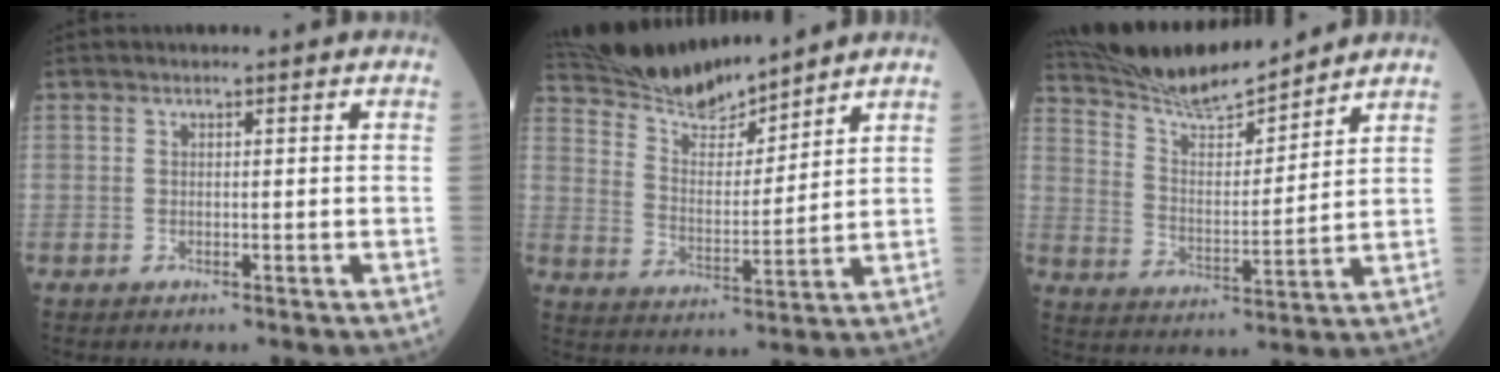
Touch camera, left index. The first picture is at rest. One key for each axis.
{"total": 11.8, "fx": 11.4, "fy": 1.0, "fz": 2.9, "tx": -0.065, "ty": 0.001, "tz": 0.215}
{"total": 13.4, "fx": 12.7, "fy": 0.6, "fz": 4.0, "tx": -0.084, "ty": 0.005, "tz": 0.229}